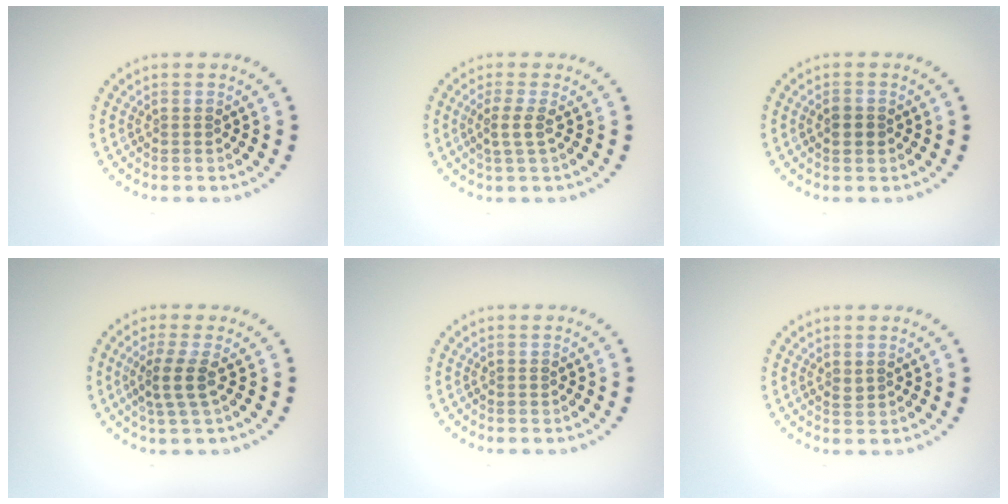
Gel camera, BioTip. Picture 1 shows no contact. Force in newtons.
{"total": 1.8, "press": 1.3, "slide": 1.3}
{"total": 1.3, "press": 1.3, "slide": 0.1}
{"total": 2.5, "press": 2.0, "slide": 1.6}
{"total": 0.0}
{"total": 0.6, "press": 0.5, "slide": 0.1}